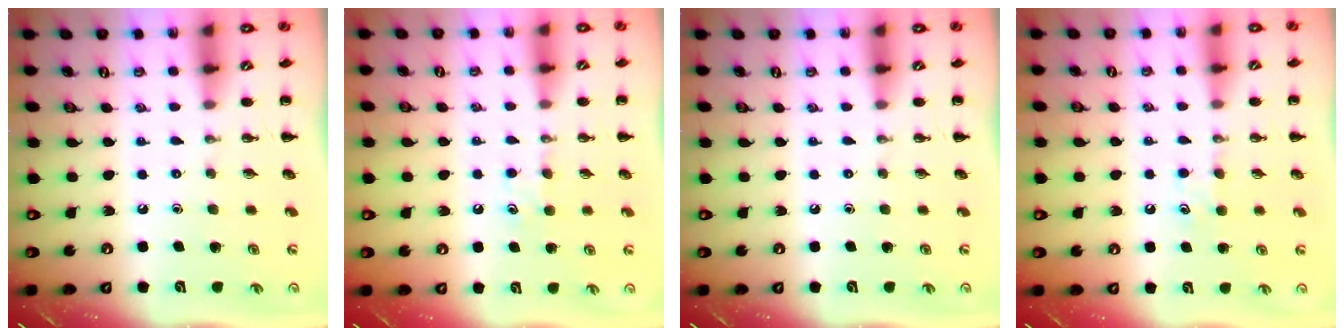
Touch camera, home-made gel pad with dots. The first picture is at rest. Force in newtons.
{"total": 6.0, "press": 5.7, "slide": 1.8}
{"total": 0.0}
{"total": 6.0, "press": 5.7, "slide": 1.8}